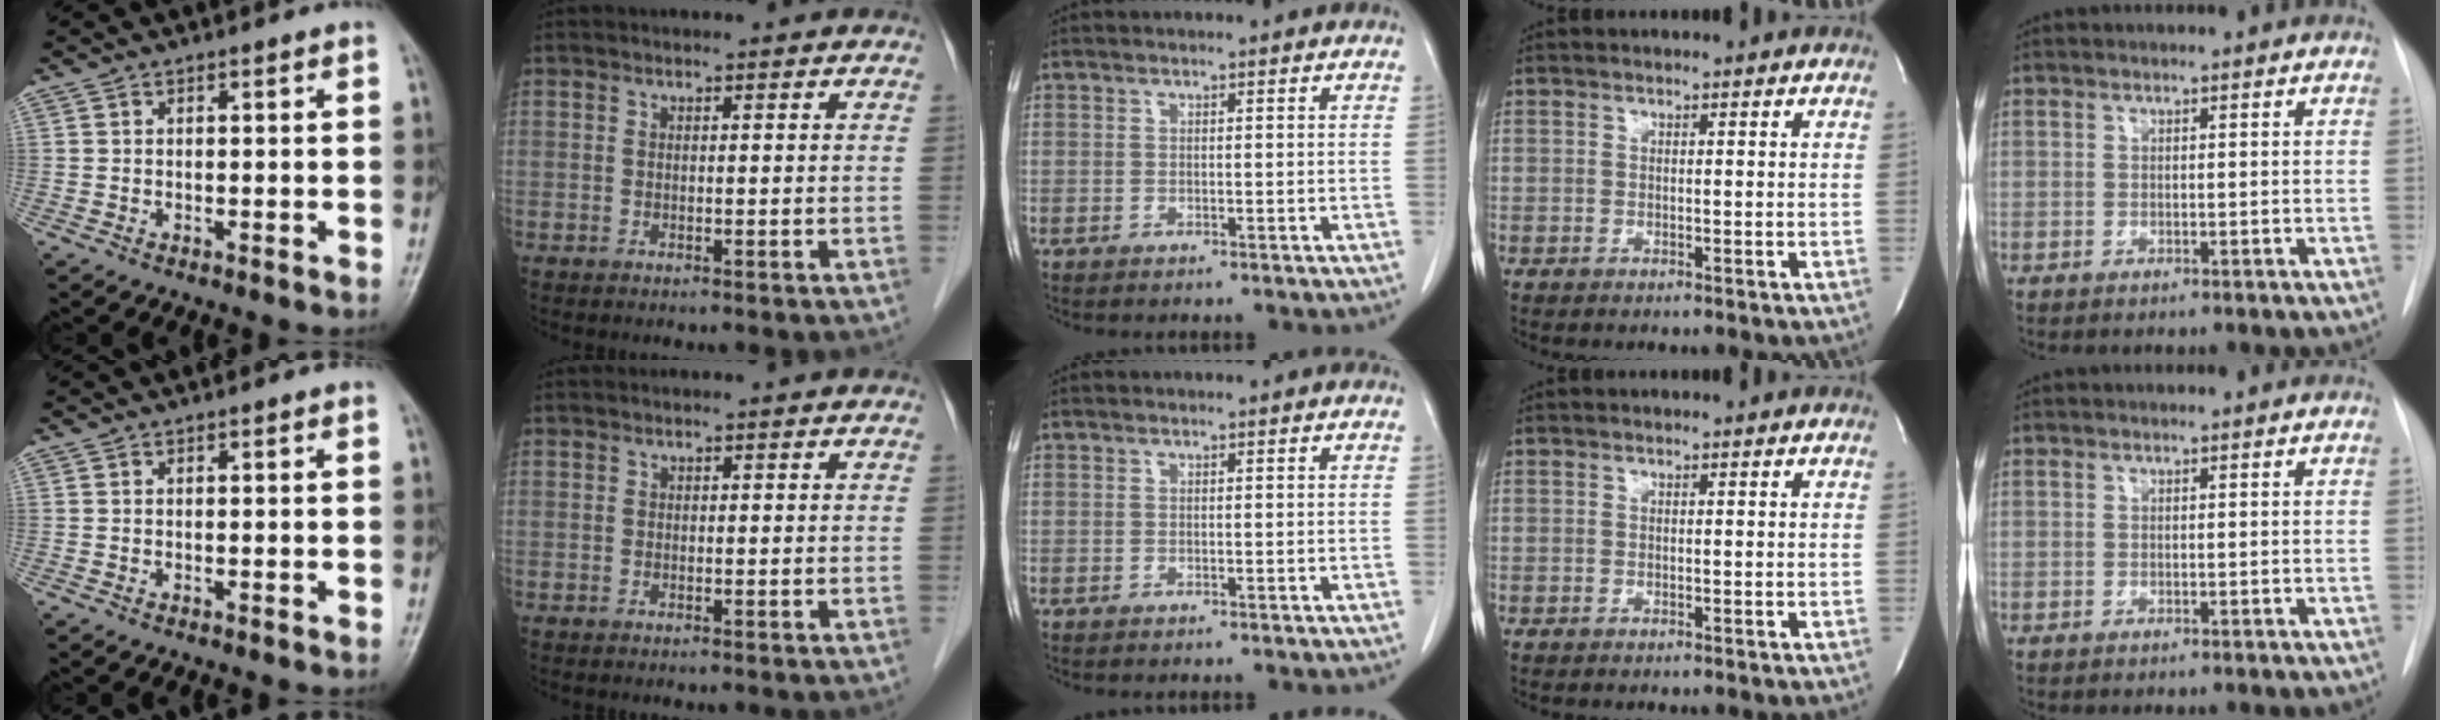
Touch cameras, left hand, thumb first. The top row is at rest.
{}